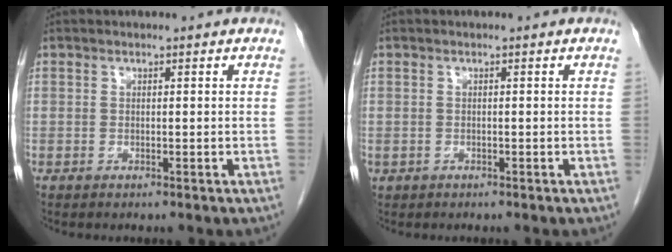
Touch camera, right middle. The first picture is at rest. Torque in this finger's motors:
{"motor_torque": [0.88, -0.71, 0.73, 0.14]}